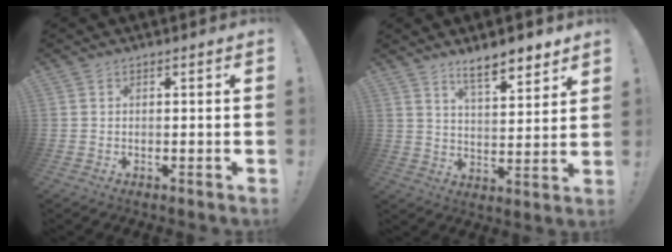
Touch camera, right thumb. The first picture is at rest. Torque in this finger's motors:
{"motor_torque": [0.01, 0.11, 0.53, 0.50, 0.03]}